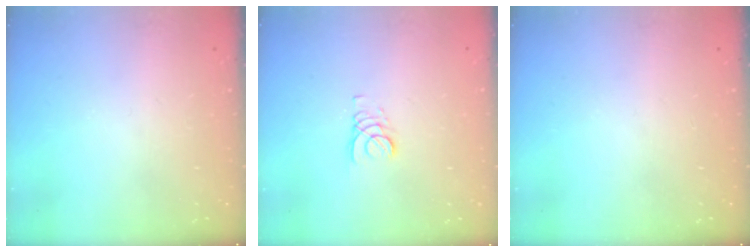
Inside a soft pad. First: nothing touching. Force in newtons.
{"total": 2.7, "press": 2.7, "slide": 0.3}
{"total": 0.0}